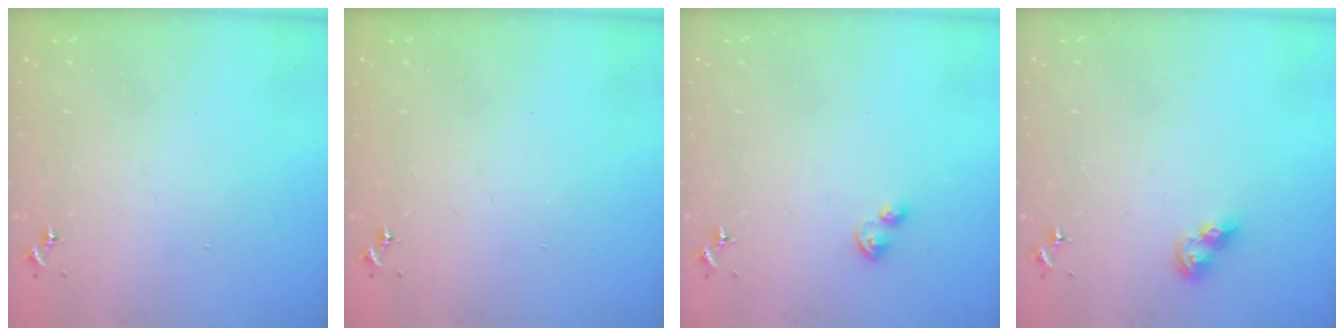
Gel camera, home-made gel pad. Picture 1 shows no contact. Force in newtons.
{"total": 0.0}
{"total": 3.4, "press": 3.4, "slide": 0.5}
{"total": 6.4, "press": 6.4, "slide": 0.3}